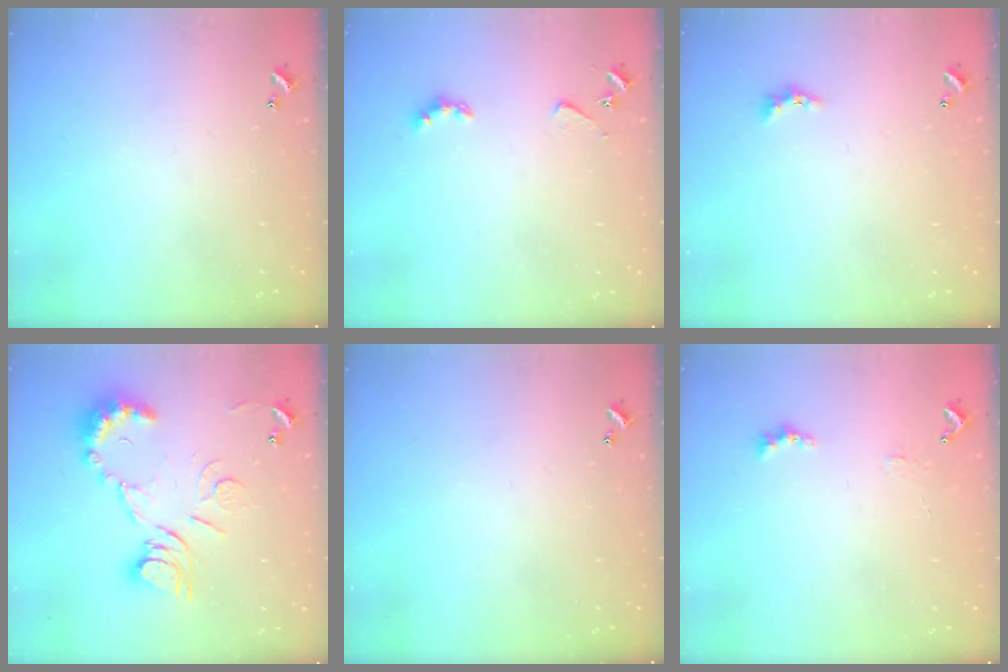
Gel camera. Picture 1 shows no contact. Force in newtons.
{"total": 2.8, "press": 2.7, "slide": 0.5}
{"total": 2.5, "press": 2.5, "slide": 0.6}
{"total": 14.6, "press": 14.5, "slide": 1.5}
{"total": 0.0}
{"total": 2.0, "press": 1.9, "slide": 0.6}